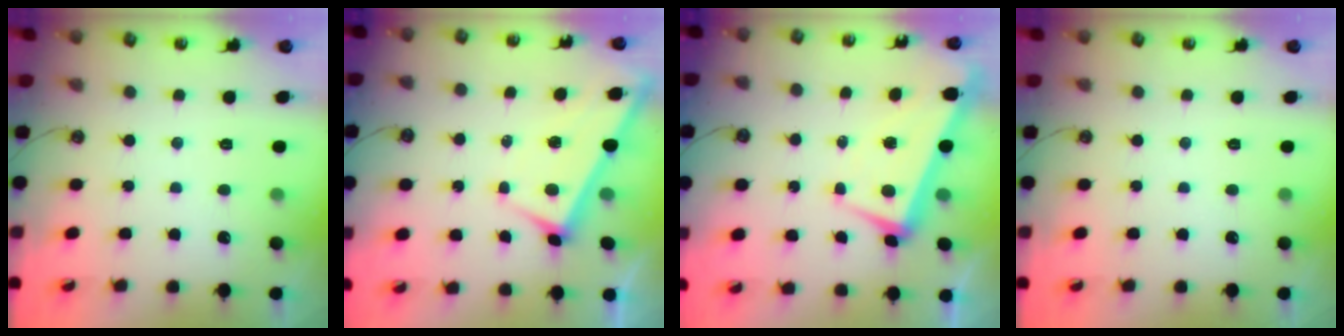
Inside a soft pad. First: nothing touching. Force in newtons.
{"total": 2.5, "press": 2.5, "slide": 0.3}
{"total": 0.9, "press": 0.0, "slide": 0.9}
{"total": 0.0}